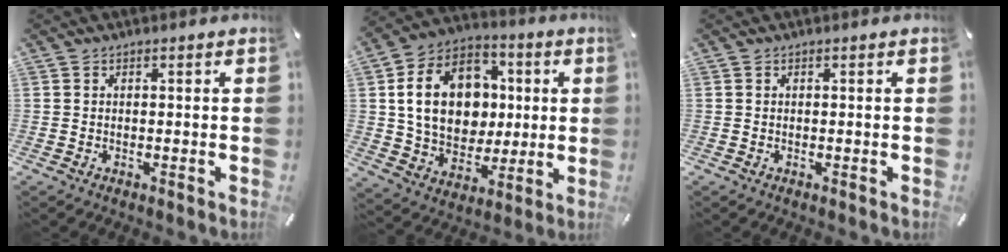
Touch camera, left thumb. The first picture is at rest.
{"total": 19.0, "force": [2.1, 15.3, 11.2], "torque": [-0.201, 0.011, 0.046]}
{"total": 0.0}